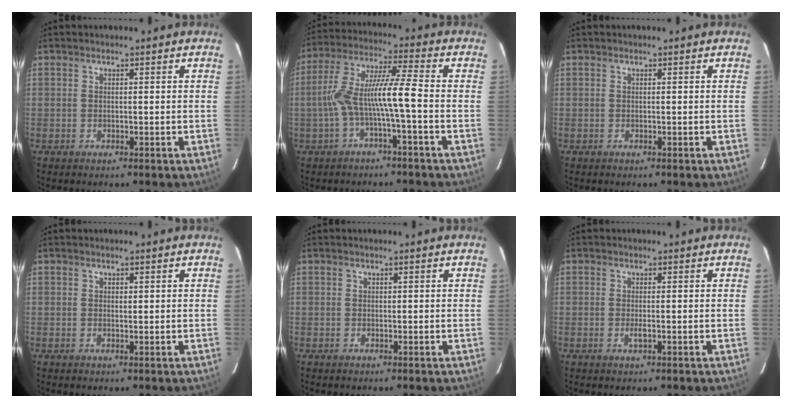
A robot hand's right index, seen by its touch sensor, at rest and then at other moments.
{"total": 9.1, "force": [-2.1, -0.1, 8.8], "torque": [-0.178, 0.030, -0.041]}
{"total": 0.0}
{"total": 1.8, "force": [0.8, 1.1, 1.2], "torque": [-0.016, -0.002, 0.015]}
{"total": 0.0}
{"total": 1.2, "force": [-0.3, 0.2, 1.1], "torque": [-0.023, -0.002, -0.005]}